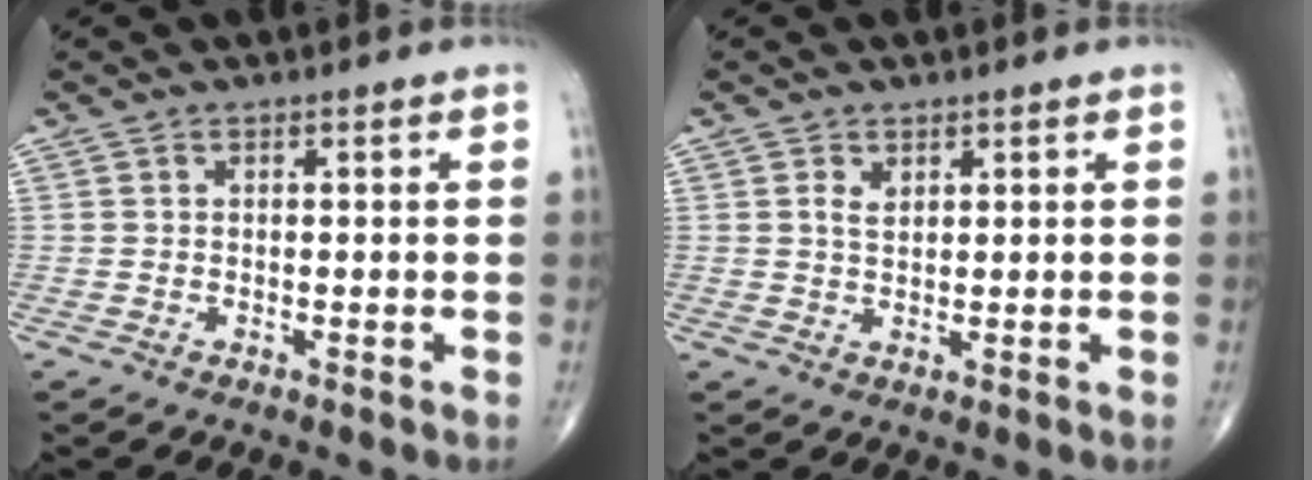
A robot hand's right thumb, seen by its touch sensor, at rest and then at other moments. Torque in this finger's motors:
{"motor_torque": [-0.02, 0.02, -0.09, 0.13, 0.02]}